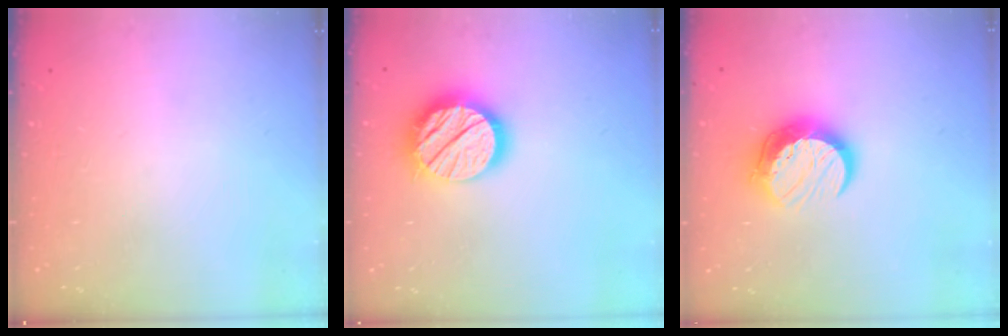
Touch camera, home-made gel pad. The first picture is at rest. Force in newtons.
{"total": 16.9, "press": 16.8, "slide": 1.5}
{"total": 11.4, "press": 11.4, "slide": 0.9}